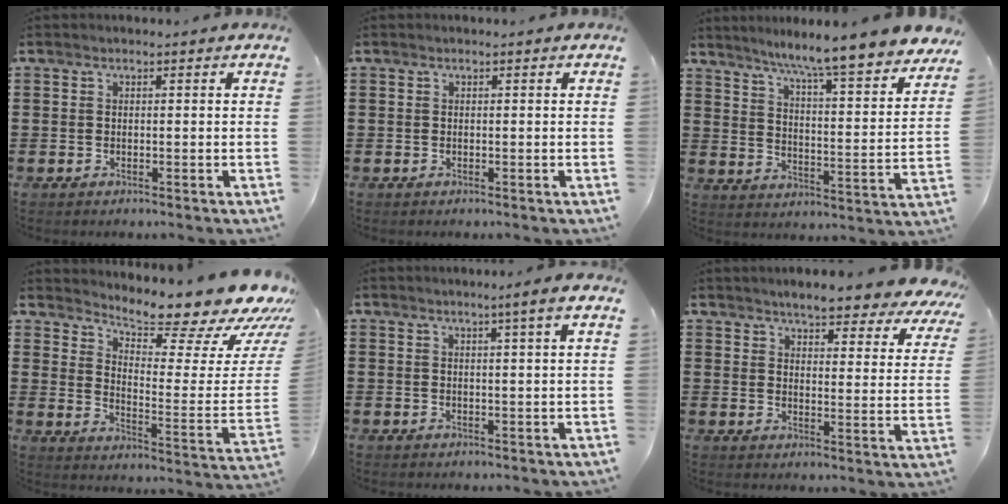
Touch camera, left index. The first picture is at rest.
{"total": 0.0}
{"total": 7.9, "force": [7.0, -1.1, 3.4], "torque": [-0.079, -0.061, 0.109]}
{"total": 10.4, "force": [8.9, 1.6, 5.2], "torque": [-0.090, -0.089, 0.144]}
{"total": 2.7, "force": [1.4, -0.5, 2.3], "torque": [-0.042, -0.004, 0.022]}
{"total": 5.5, "force": [5.1, 0.1, 2.0], "torque": [-0.053, -0.031, 0.087]}